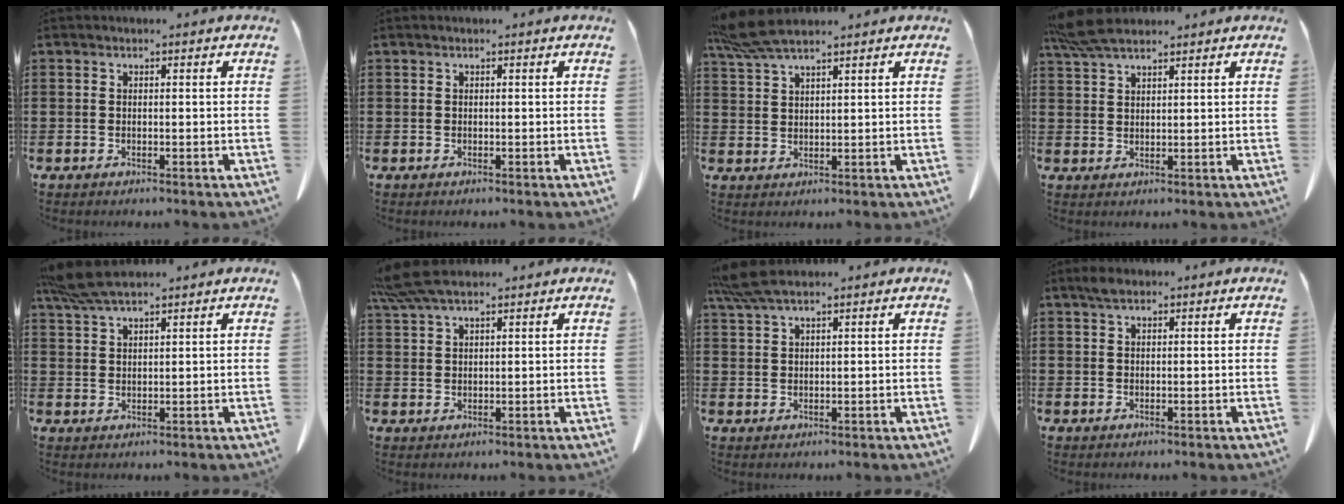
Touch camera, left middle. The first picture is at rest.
{"total": 0.0}
{"total": 6.2, "force": [4.9, 0.8, 3.6], "torque": [-0.090, -0.008, 0.092]}
{"total": 5.7, "force": [4.5, 1.3, 3.3], "torque": [-0.075, -0.003, 0.087]}
{"total": 5.8, "force": [4.6, 0.9, 3.3], "torque": [-0.077, -0.005, 0.088]}
{"total": 5.7, "force": [4.5, 1.0, 3.3], "torque": [-0.077, -0.005, 0.087]}
{"total": 4.9, "force": [3.8, 0.6, 3.0], "torque": [-0.068, -0.004, 0.072]}
{"total": 1.7, "force": [1.2, 0.8, 0.9], "torque": [-0.023, 0.003, 0.023]}